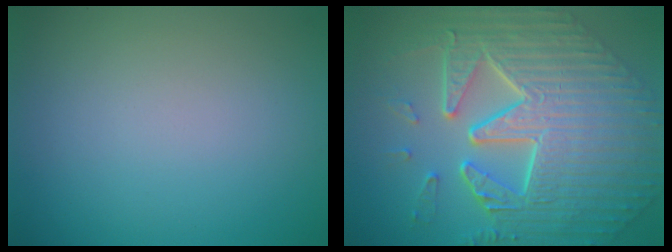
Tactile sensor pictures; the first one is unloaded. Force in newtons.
{"total": 10.7, "press": 7.3, "slide": 7.8}